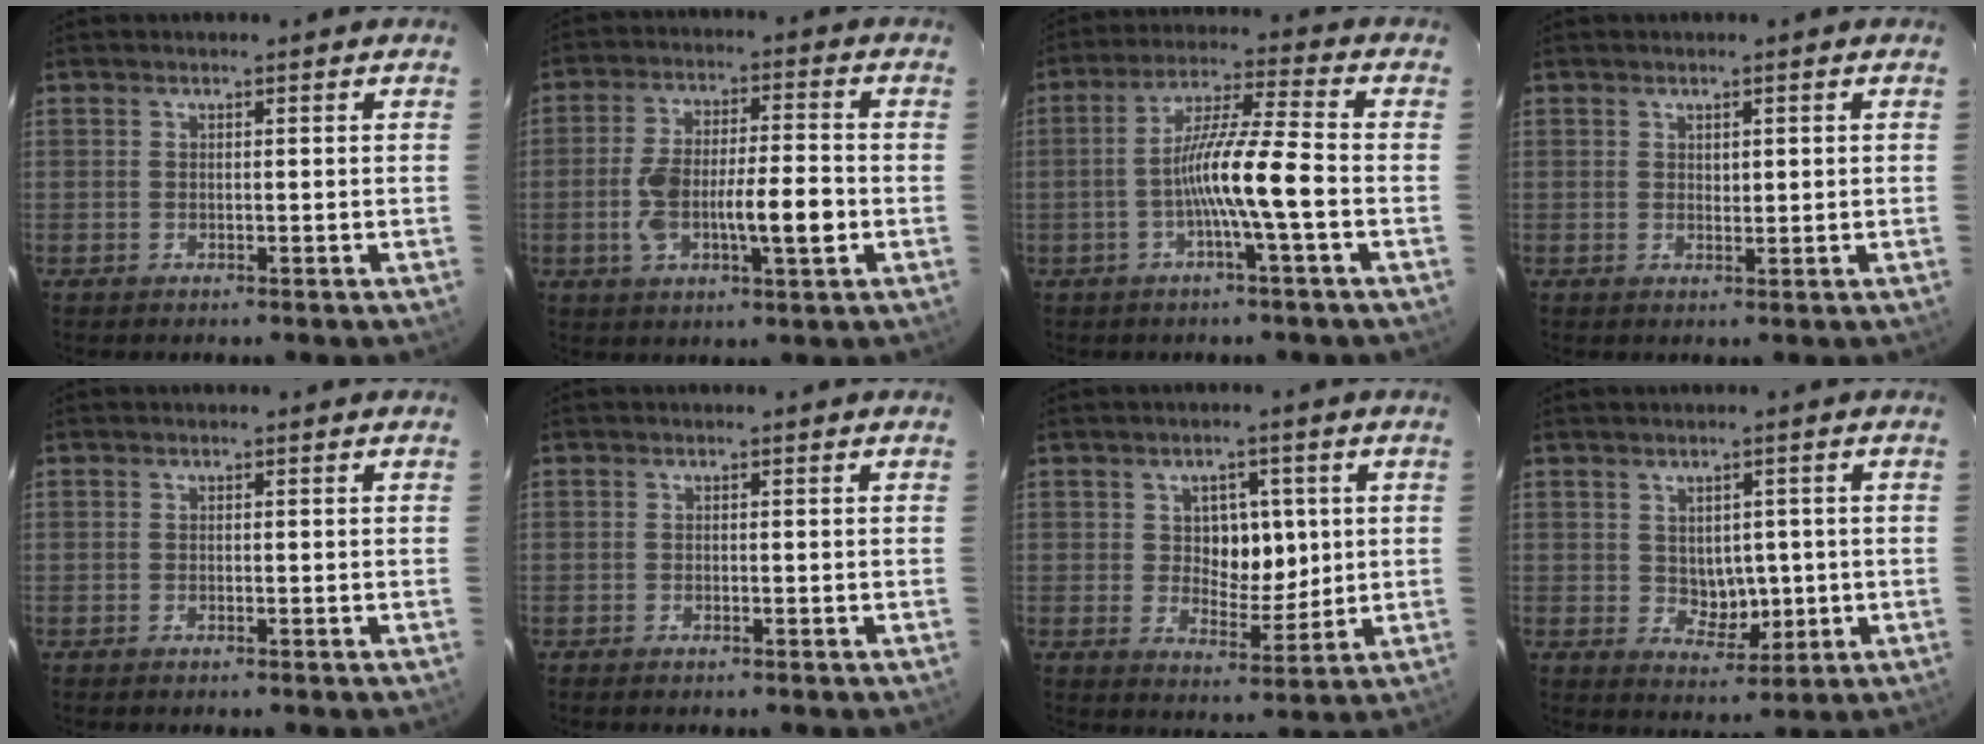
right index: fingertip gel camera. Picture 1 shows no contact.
{"total": 11.4, "force": [-2.5, 2.7, 10.8], "torque": [-0.198, 0.014, -0.038]}
{"total": 9.8, "force": [-2.5, -0.6, 9.5], "torque": [-0.176, 0.007, -0.048]}
{"total": 1.4, "force": [0.4, 0.7, 1.1], "torque": [-0.019, 0.001, 0.010]}
{"total": 0.6, "force": [-0.5, 0.1, 0.3], "torque": [-0.011, -0.002, -0.006]}
{"total": 1.1, "force": [-0.8, 0.1, 0.6], "torque": [-0.015, -0.003, -0.010]}
{"total": 6.7, "force": [1.4, 4.3, 5.0], "torque": [-0.066, 0.007, 0.031]}
{"total": 5.0, "force": [0.1, 3.5, 3.5], "torque": [-0.042, -0.001, 0.016]}